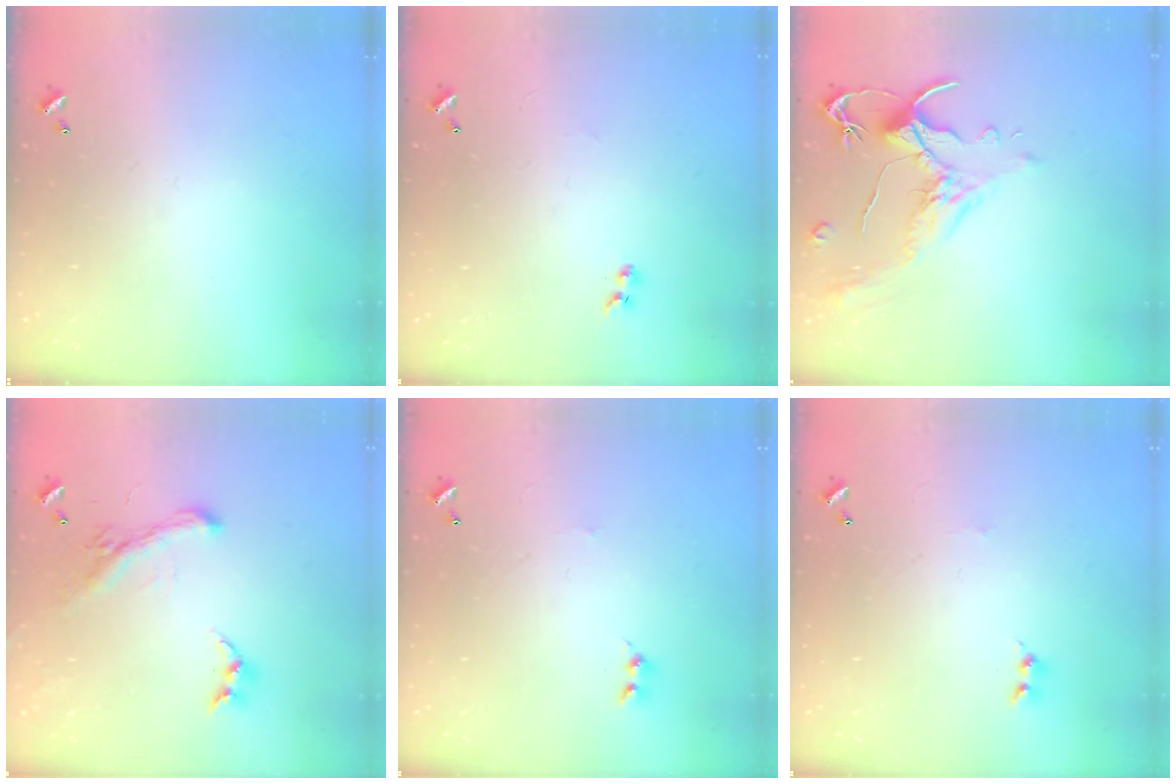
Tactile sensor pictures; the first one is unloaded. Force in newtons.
{"total": 1.3, "press": 1.1, "slide": 0.7}
{"total": 1.5, "press": 1.0, "slide": 1.1}
{"total": 2.5, "press": 2.0, "slide": 1.4}
{"total": 0.0}
{"total": 0.0}